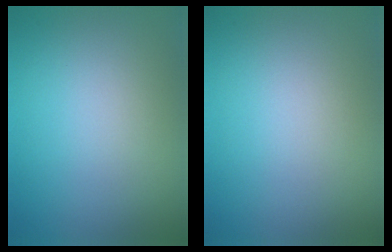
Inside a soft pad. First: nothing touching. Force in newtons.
{"total": 0.0}